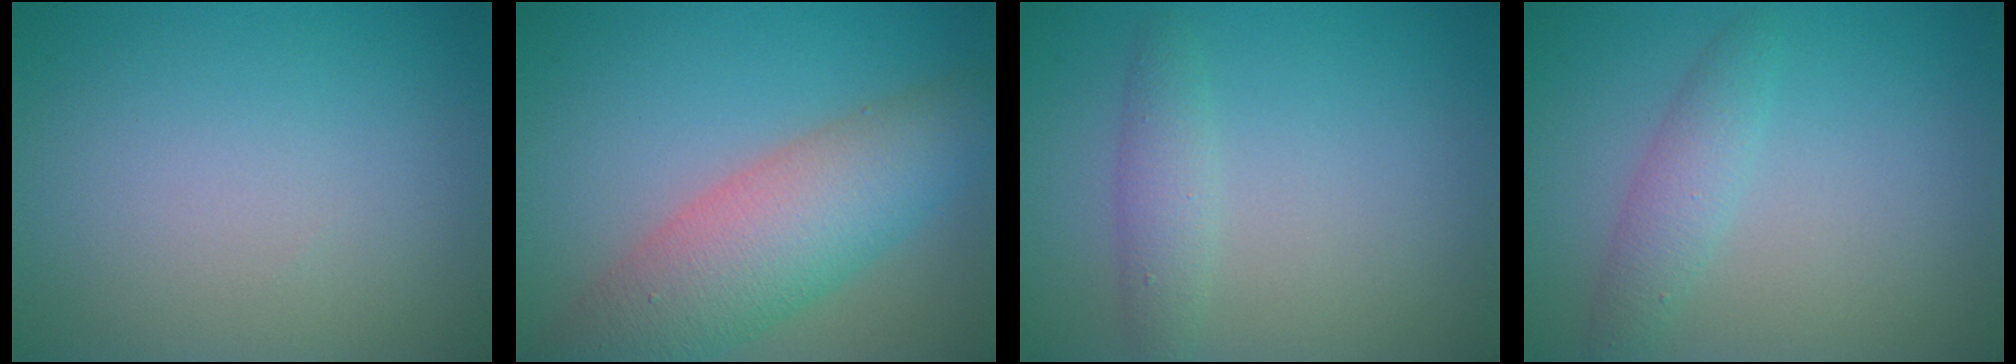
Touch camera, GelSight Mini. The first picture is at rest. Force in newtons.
{"total": 8.1, "press": 8.1, "slide": 0.3}
{"total": 1.9, "press": 1.9, "slide": 0.1}
{"total": 2.3, "press": 2.3, "slide": 0.1}